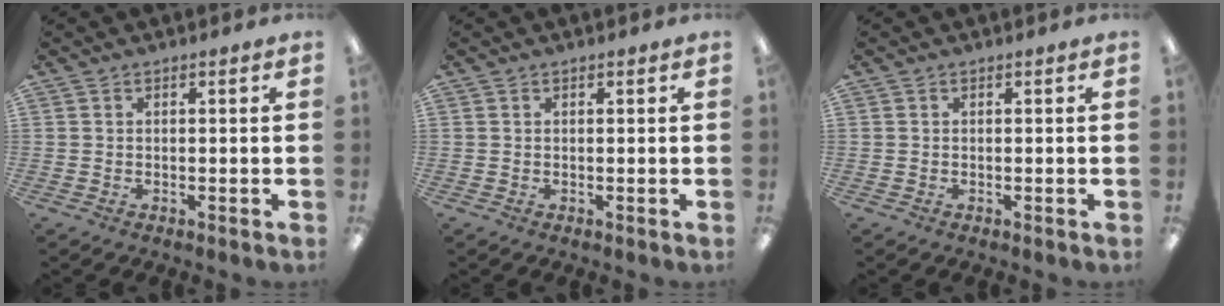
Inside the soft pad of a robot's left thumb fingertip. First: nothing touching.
{"total": 0.0}
{"total": 0.0}